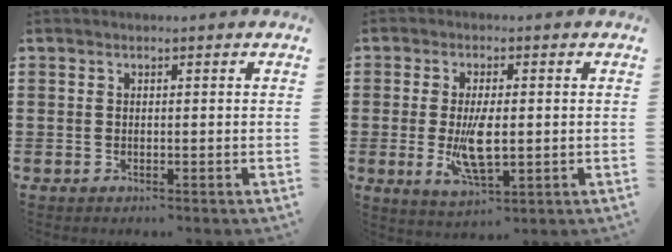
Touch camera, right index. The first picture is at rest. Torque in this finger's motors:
{"motor_torque": [1.84, 0.30, 0.83, 0.19]}